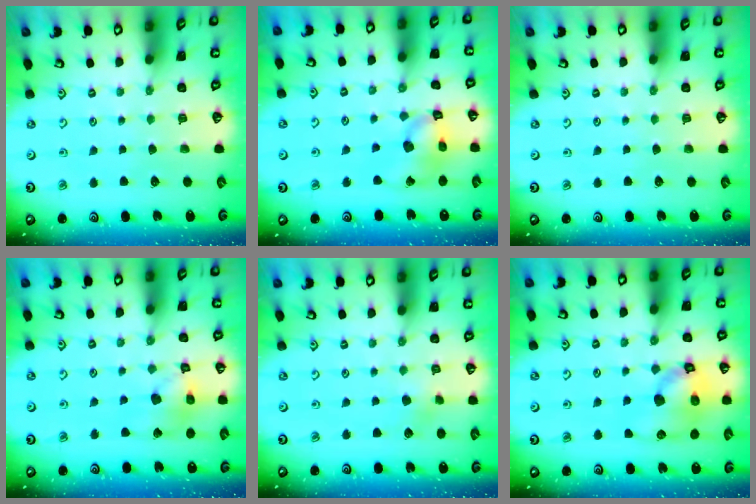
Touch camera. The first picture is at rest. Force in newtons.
{"total": 13.4, "press": 13.2, "slide": 1.9}
{"total": 0.0}
{"total": 12.9, "press": 12.8, "slide": 1.8}
{"total": 3.8, "press": 3.7, "slide": 0.8}
{"total": 14.6, "press": 14.4, "slide": 2.2}